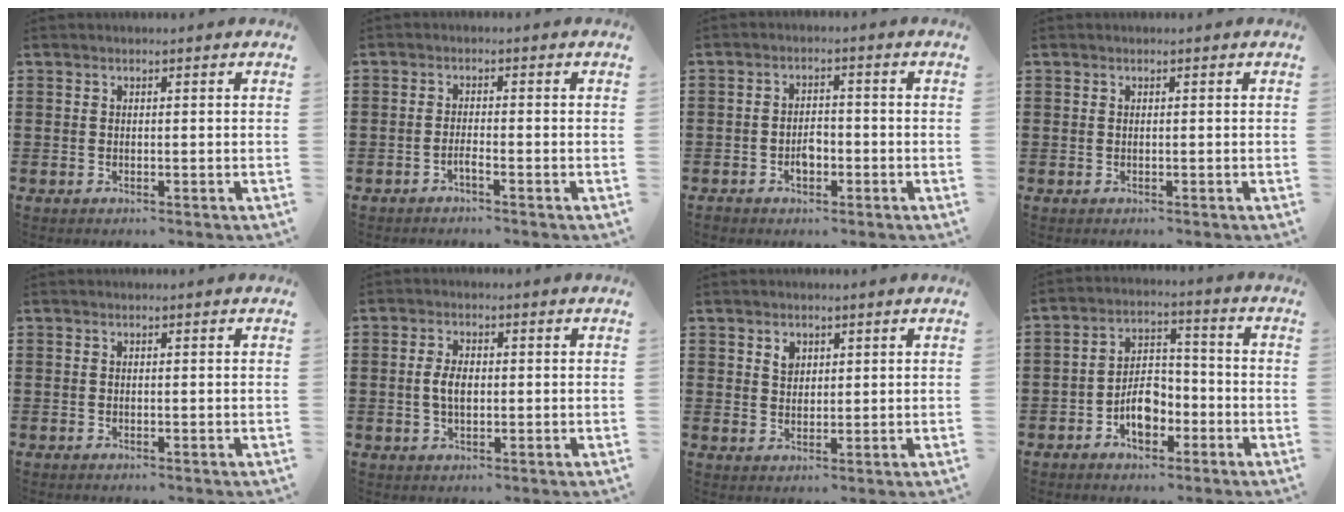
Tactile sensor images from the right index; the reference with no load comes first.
{"total": 1.5, "force": [-1.1, 0.1, 1.0], "torque": [-0.019, -0.004, -0.020]}
{"total": 2.9, "force": [-1.2, 1.8, 1.8], "torque": [-0.037, 0.003, -0.024]}
{"total": 0.0}
{"total": 0.0}
{"total": 3.6, "force": [0.0, 1.9, 3.0], "torque": [-0.067, 0.004, -0.004]}
{"total": 2.3, "force": [1.4, 1.6, 0.9], "torque": [-0.014, 0.002, 0.024]}
{"total": 6.3, "force": [-2.9, 3.9, 4.1], "torque": [-0.068, 0.009, -0.055]}